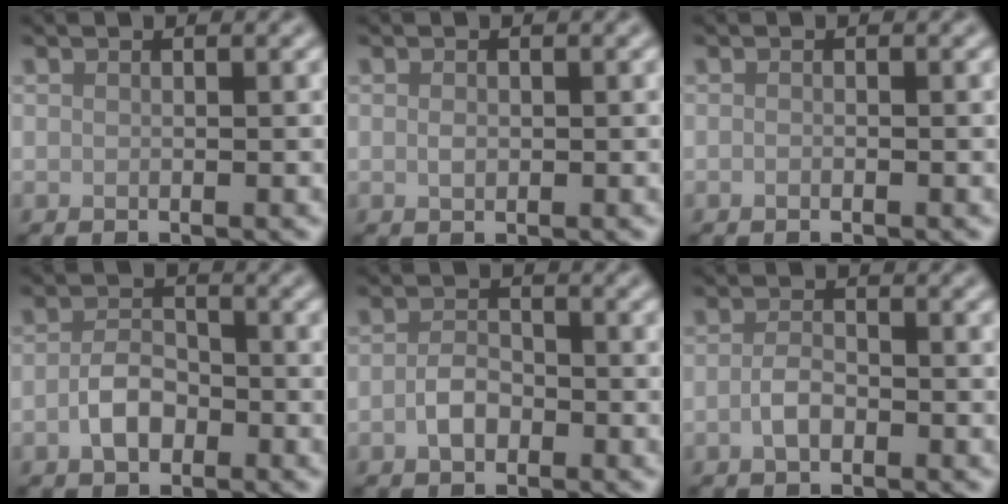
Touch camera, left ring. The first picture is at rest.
{"total": 0.7, "force": [0.0, 0.5, 0.5], "torque": [-0.011, -0.002, 0.001]}
{"total": 0.0}
{"total": 2.9, "force": [-1.1, 1.8, 1.9], "torque": [-0.038, 0.005, -0.026]}
{"total": 2.1, "force": [-0.9, 1.3, 1.4], "torque": [-0.028, 0.004, -0.021]}
{"total": 1.8, "force": [-0.7, 0.9, 1.4], "torque": [-0.028, 0.002, -0.018]}